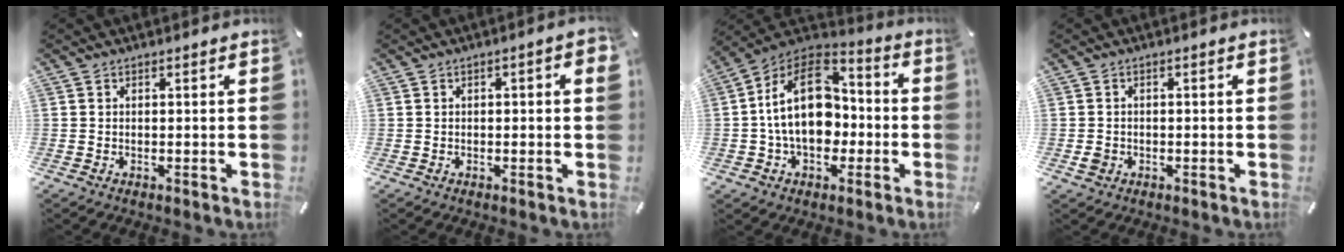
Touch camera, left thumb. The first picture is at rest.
{"total": 1.8, "force": [-0.3, 0.6, 1.7], "torque": [-0.026, 0.004, -0.006]}
{"total": 19.4, "force": [-1.0, 13.6, 13.8], "torque": [-0.249, 0.016, -0.018]}
{"total": 2.2, "force": [-0.7, 1.9, 0.9], "torque": [-0.017, 0.005, -0.015]}